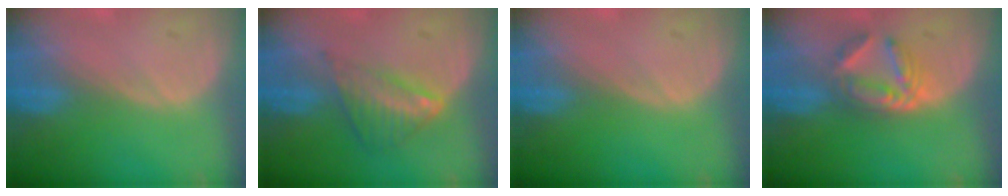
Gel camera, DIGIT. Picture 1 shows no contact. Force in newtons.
{"total": 6.1, "press": 5.3, "slide": 3.0}
{"total": 0.0}
{"total": 6.0, "press": 5.3, "slide": 2.8}